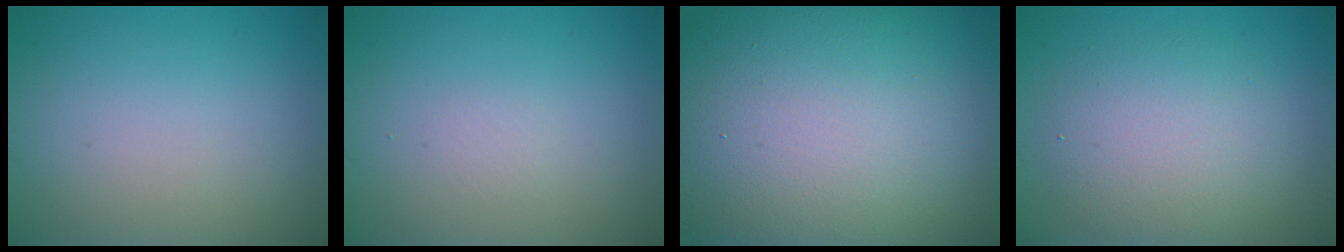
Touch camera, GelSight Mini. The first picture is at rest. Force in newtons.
{"total": 0.5, "press": 0.5, "slide": 0.1}
{"total": 21.8, "press": 21.8, "slide": 1.0}
{"total": 5.5, "press": 5.5, "slide": 0.4}